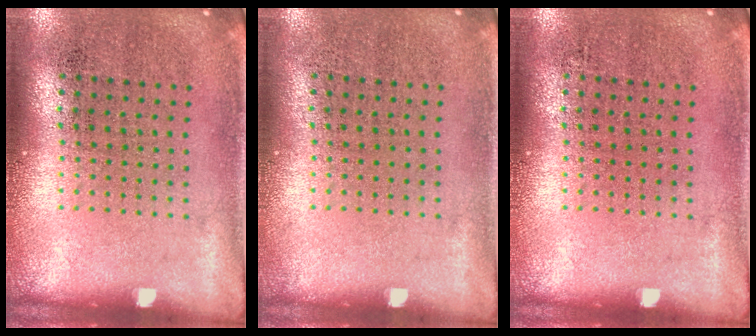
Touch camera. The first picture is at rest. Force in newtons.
{"total": 0.0}
{"total": 0.0}